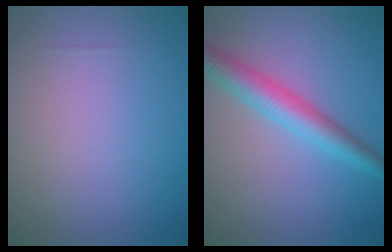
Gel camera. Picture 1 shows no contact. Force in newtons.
{"total": 4.1, "press": 4.1, "slide": 0.1}